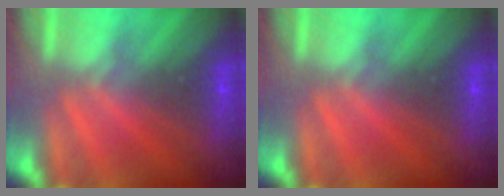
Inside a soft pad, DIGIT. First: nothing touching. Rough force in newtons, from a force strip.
{"total": 0.0}